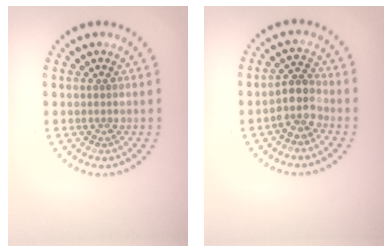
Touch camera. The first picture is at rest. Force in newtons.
{"total": 2.8, "press": 2.4, "slide": 1.5}